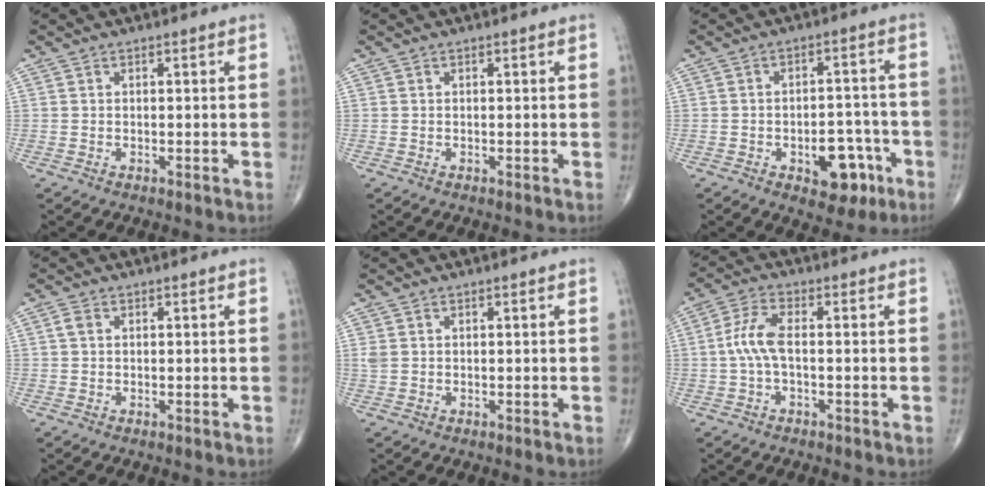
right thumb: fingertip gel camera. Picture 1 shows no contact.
{"total": 0.0}
{"total": 9.7, "force": [-4.2, 5.6, 6.8], "torque": [-0.059, 0.034, -0.049]}
{"total": 1.4, "force": [0.3, 1.0, 0.9], "torque": [-0.020, 0.006, 0.007]}
{"total": 1.2, "force": [0.4, 0.9, 0.7], "torque": [-0.018, 0.004, 0.011]}
{"total": 5.3, "force": [-0.5, 1.9, 4.9], "torque": [-0.118, 0.014, -0.014]}